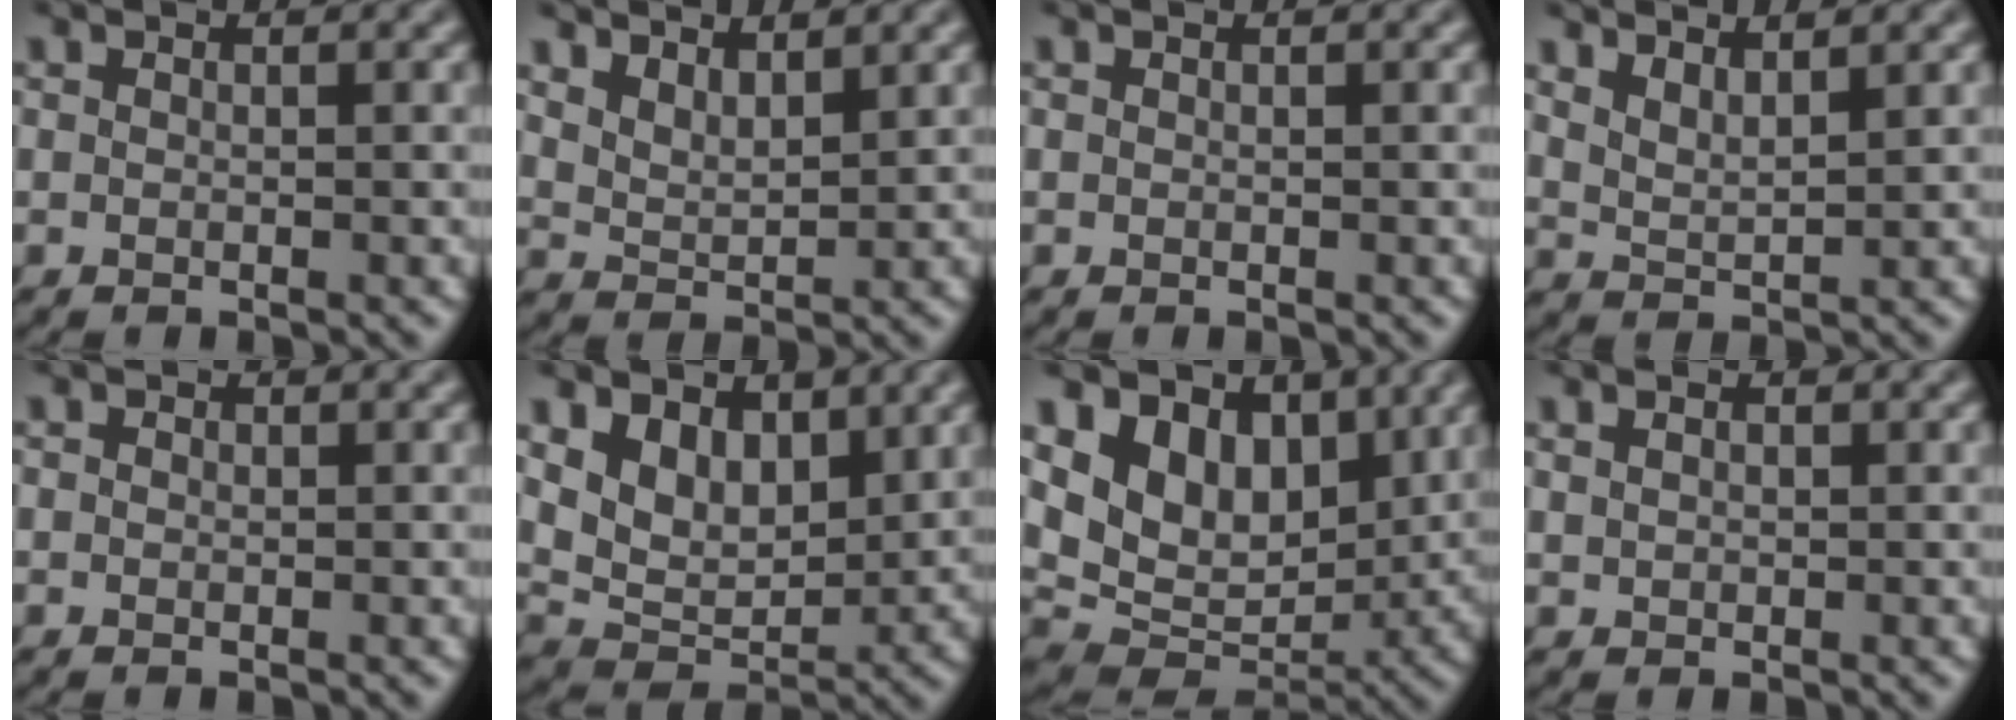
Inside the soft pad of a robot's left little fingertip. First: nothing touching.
{"total": 3.6, "force": [2.8, 1.3, 1.8], "torque": [-0.038, 0.006, 0.051]}
{"total": 0.0}
{"total": 2.6, "force": [2.2, 0.4, 1.3], "torque": [-0.027, 0.002, 0.048]}
{"total": 0.8, "force": [0.2, 0.7, 0.3], "torque": [-0.004, 0.003, -0.005]}
{"total": 5.7, "force": [2.5, 3.6, 3.7], "torque": [-0.078, -0.012, 0.041]}
{"total": 10.5, "force": [4.4, 7.0, 6.5], "torque": [-0.124, 0.005, 0.073]}
{"total": 0.7, "force": [0.3, 0.6, 0.4], "torque": [-0.012, 0.004, 0.006]}